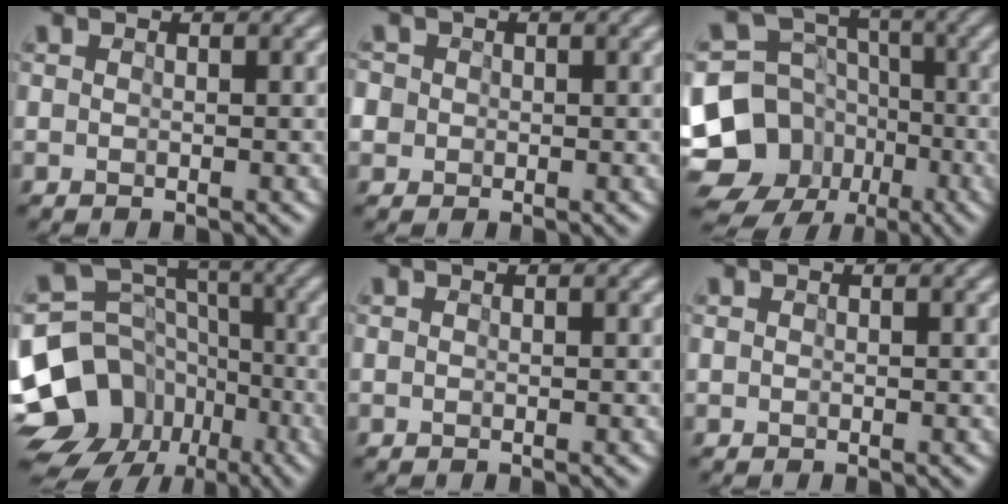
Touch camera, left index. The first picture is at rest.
{"total": 6.2, "force": [-0.9, 5.8, 2.0], "torque": [-0.057, 0.021, -0.042]}
{"total": 12.8, "force": [-6.3, 10.3, 4.2], "torque": [-0.114, -0.026, -0.102]}
{"total": 15.1, "force": [-8.1, 11.6, 5.4], "torque": [-0.142, -0.016, -0.117]}
{"total": 0.0}
{"total": 0.0}